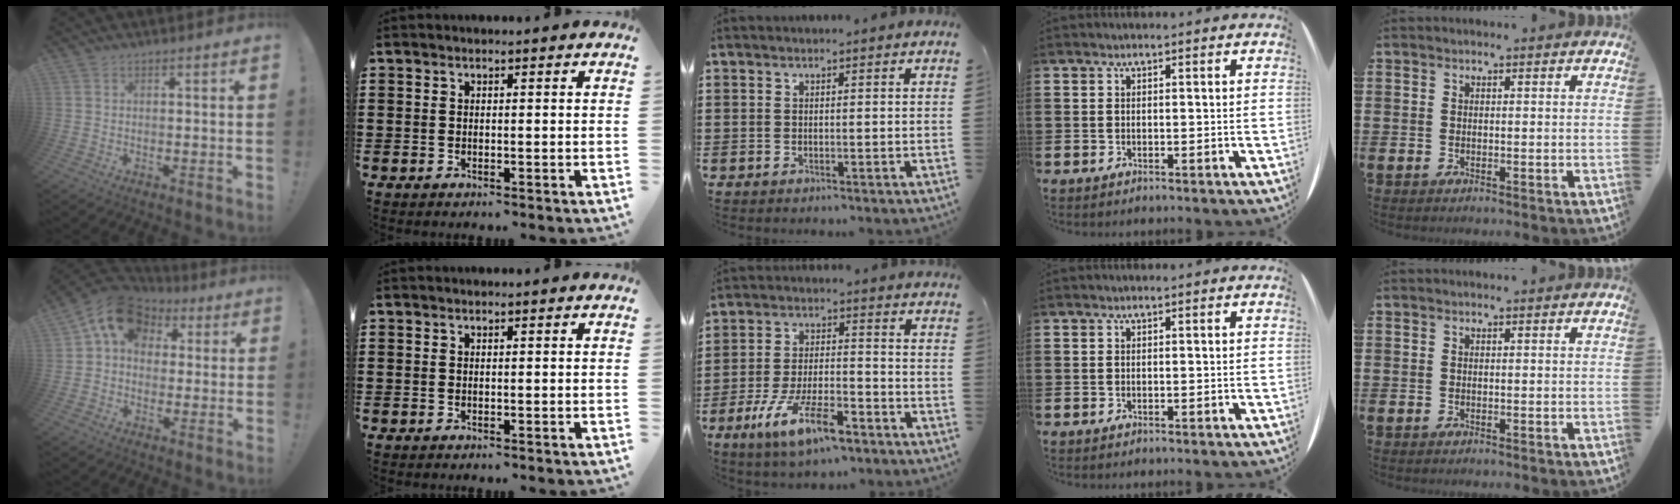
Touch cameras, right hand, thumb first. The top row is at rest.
{"thumb": {"total": 12.7, "force": [4.4, 9.5, 7.1], "torque": [-0.117, -0.005, 0.088]}, "middle": {"total": 10.1, "force": [-6.2, 2.9, 7.5], "torque": [-0.162, -0.003, -0.118]}}